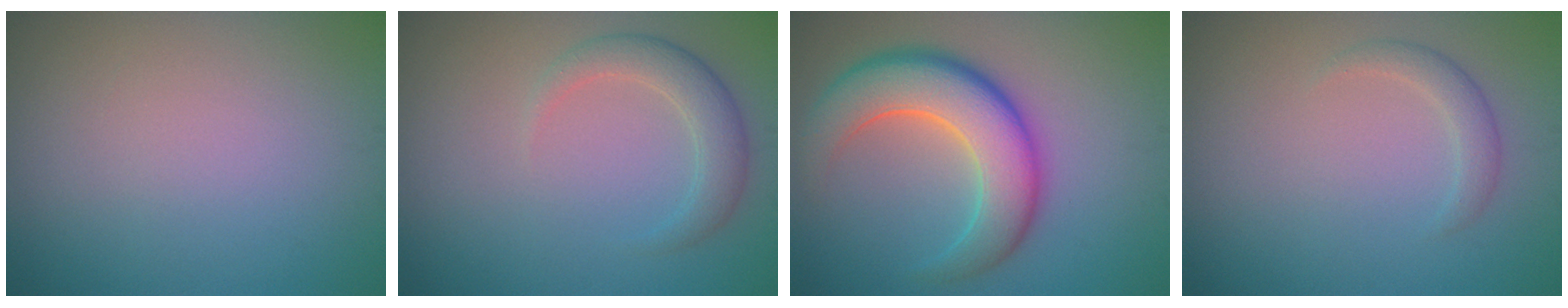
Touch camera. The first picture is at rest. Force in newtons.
{"total": 2.8, "press": 2.8, "slide": 0.2}
{"total": 8.0, "press": 8.0, "slide": 0.6}
{"total": 1.6, "press": 1.6, "slide": 0.1}